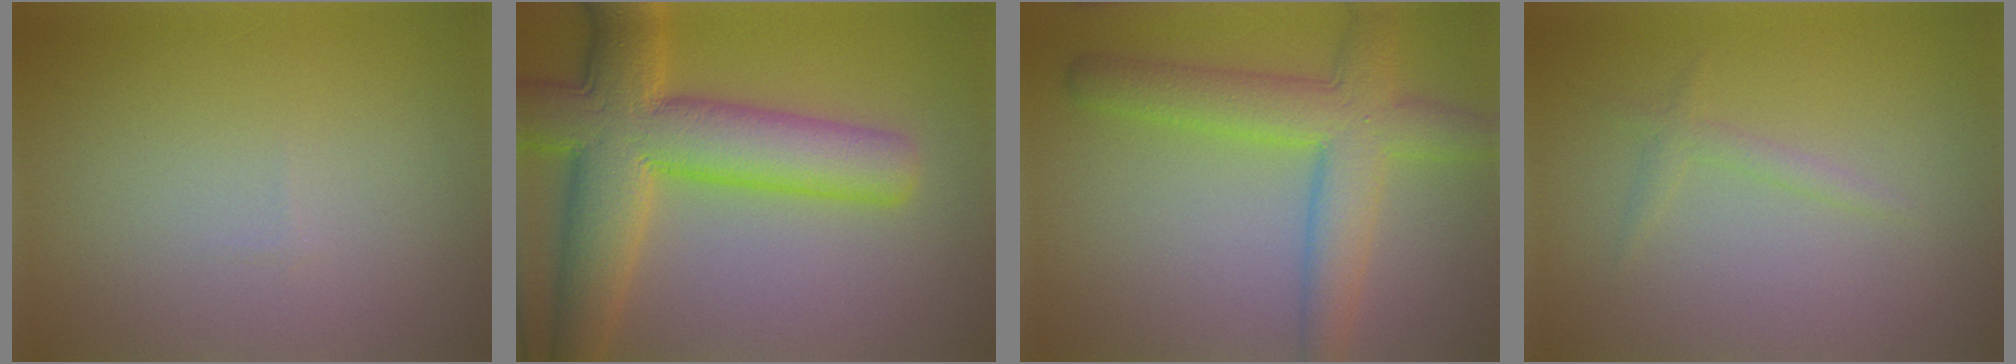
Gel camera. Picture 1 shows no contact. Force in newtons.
{"total": 10.9, "press": 10.9, "slide": 0.4}
{"total": 6.3, "press": 6.3, "slide": 0.3}
{"total": 1.1, "press": 1.1, "slide": 0.2}